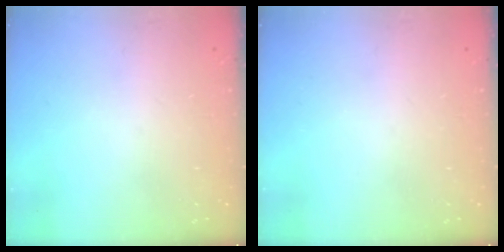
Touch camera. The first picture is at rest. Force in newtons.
{"total": 0.0}